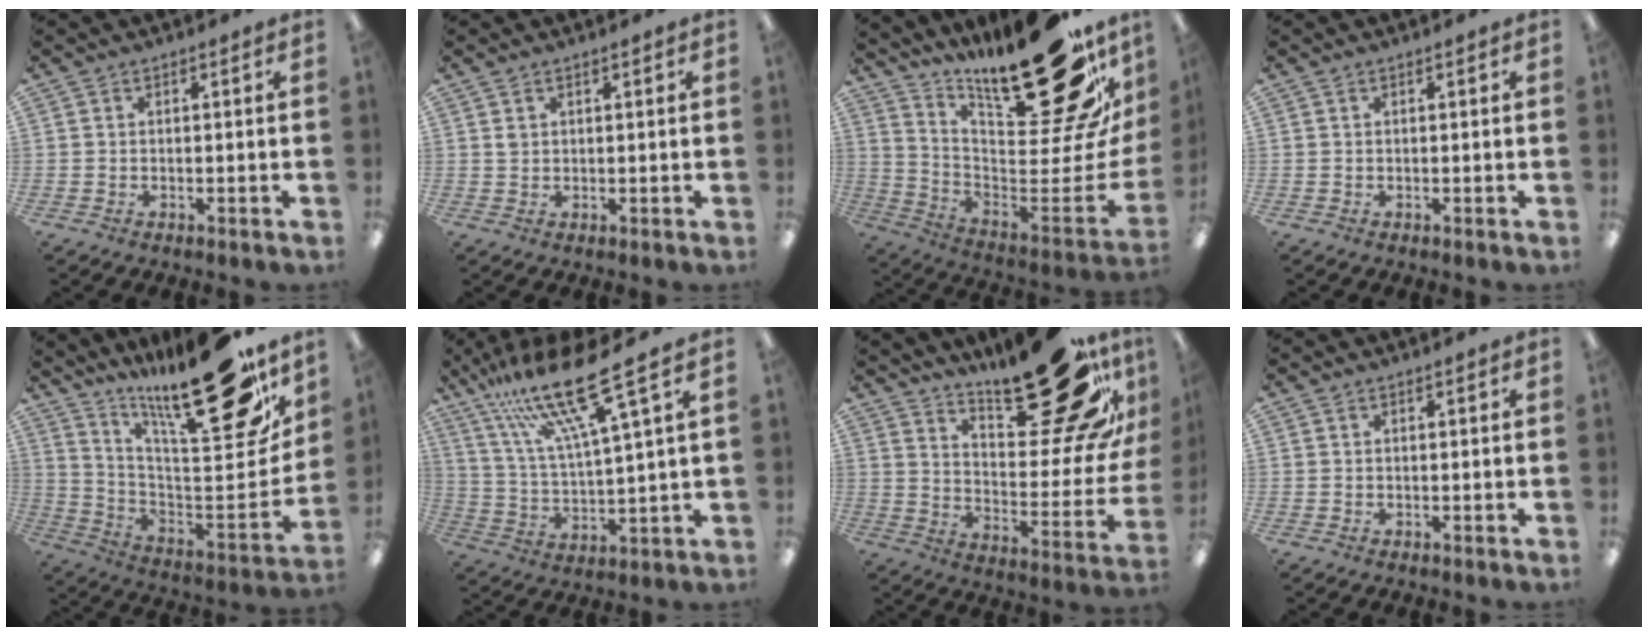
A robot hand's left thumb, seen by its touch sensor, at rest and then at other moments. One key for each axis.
{"total": 1.5, "fx": 0.6, "fy": 1.3, "fz": 0.6, "tx": -0.014, "ty": 0.004, "tz": 0.011}
{"total": 31.2, "fx": 20.6, "fy": 10.6, "fz": 20.9, "tx": -0.247, "ty": -0.160, "tz": 0.360}
{"total": 0.0}
{"total": 27.4, "fx": 20.8, "fy": 6.4, "fz": 16.7, "tx": -0.223, "ty": -0.147, "tz": 0.334}
{"total": 19.9, "fx": 13.8, "fy": 2.9, "fz": 14.0, "tx": -0.289, "ty": -0.071, "tz": 0.223}
{"total": 29.2, "fx": 19.6, "fy": 10.2, "fz": 19.2, "tx": -0.241, "ty": -0.128, "tz": 0.317}
{"total": 0.0}